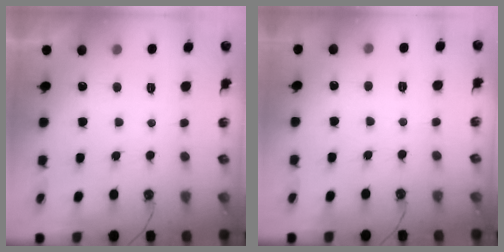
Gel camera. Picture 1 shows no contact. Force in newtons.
{"total": 3.2, "press": 3.1, "slide": 0.7}